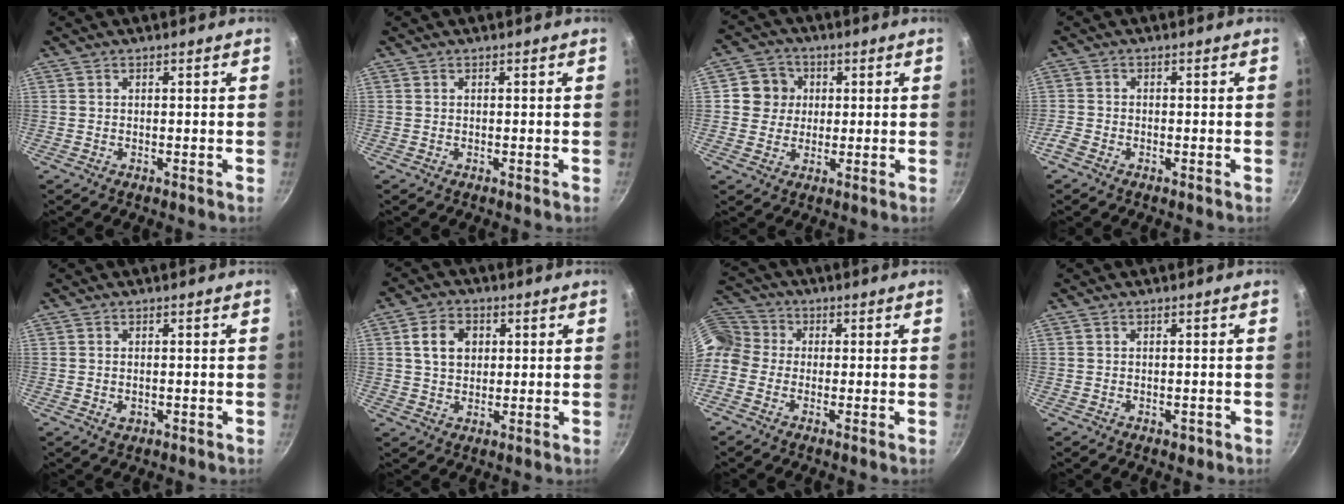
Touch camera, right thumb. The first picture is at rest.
{"total": 0.0}
{"total": 6.6, "force": [1.1, 6.3, 1.8], "torque": [0.010, 0.006, 0.007]}
{"total": 2.2, "force": [-1.6, 1.0, 1.0], "torque": [-0.038, 0.009, -0.038]}
{"total": 1.6, "force": [-0.3, 1.1, 1.1], "torque": [-0.017, 0.000, -0.005]}
{"total": 7.0, "force": [1.7, 5.4, 4.2], "torque": [-0.055, 0.006, 0.026]}
{"total": 7.4, "force": [-1.5, 6.6, 3.1], "torque": [-0.052, 0.032, -0.054]}
{"total": 1.3, "force": [-0.5, 0.8, 0.9], "torque": [-0.010, 0.001, -0.006]}